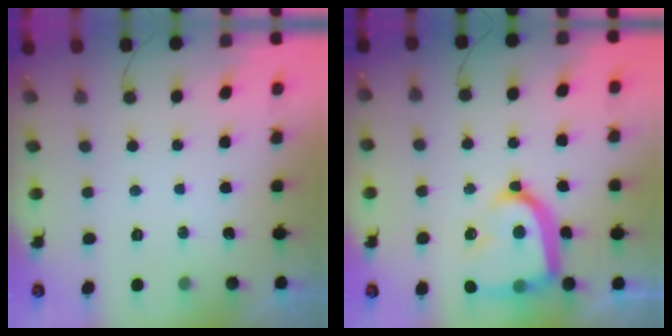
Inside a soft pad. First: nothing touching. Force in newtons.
{"total": 18.8, "press": 18.7, "slide": 1.9}